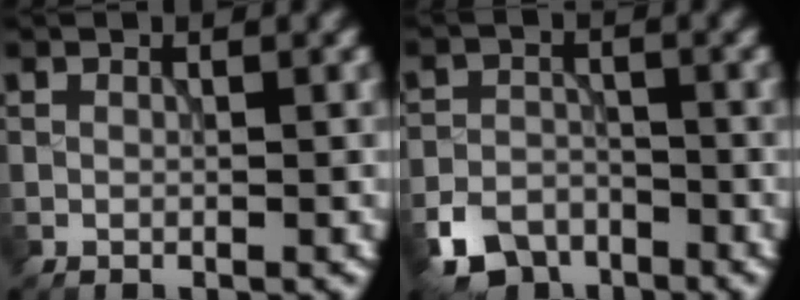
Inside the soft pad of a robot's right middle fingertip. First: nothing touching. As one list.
[{"total": 5.3, "force": [-3.8, 3.2, 1.9], "torque": [-0.033, -0.009, -0.072]}]